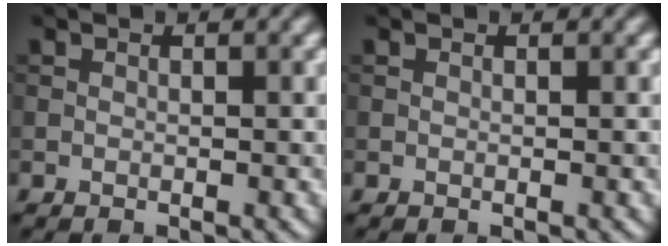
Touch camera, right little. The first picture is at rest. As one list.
[{"total": 0.0}]